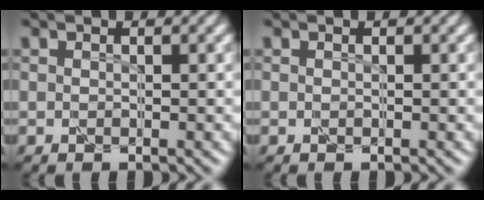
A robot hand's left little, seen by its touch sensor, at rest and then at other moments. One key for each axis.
{"total": 0.0}